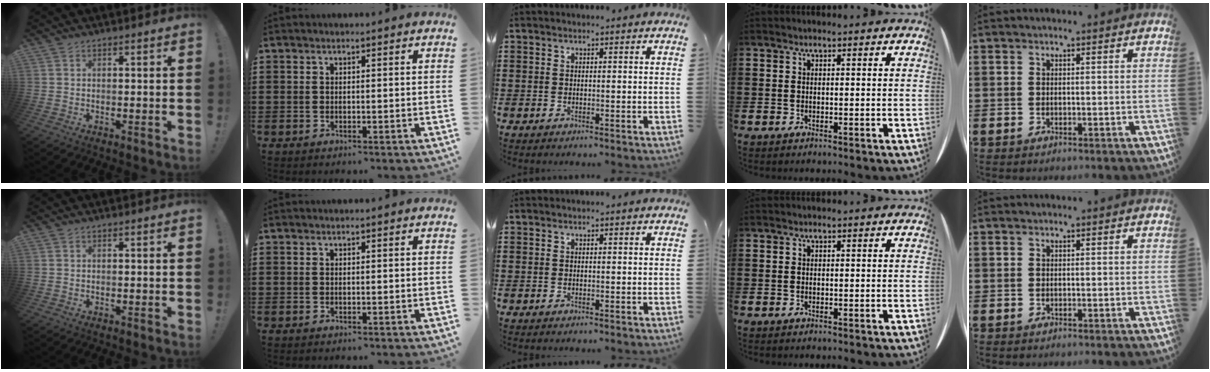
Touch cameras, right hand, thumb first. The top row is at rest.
{}